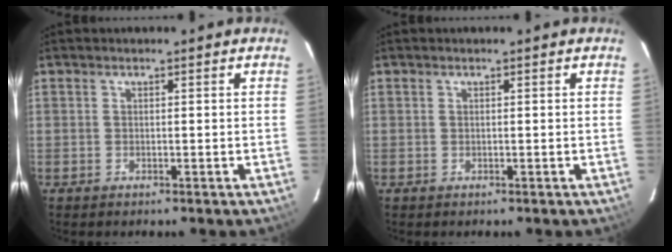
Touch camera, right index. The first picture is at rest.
{"total": 0.0}